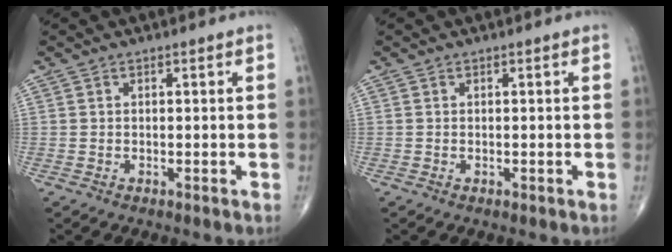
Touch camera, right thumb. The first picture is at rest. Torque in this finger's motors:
{"motor_torque": [-0.22, -0.16, -0.29, -0.23, -0.01]}